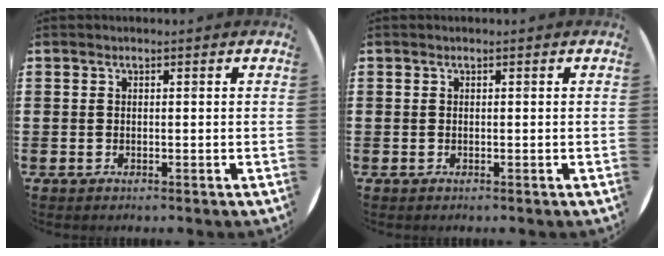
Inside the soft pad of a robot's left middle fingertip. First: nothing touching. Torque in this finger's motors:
{"motor_torque": [-0.24, 0.04, 0.01, 0.01]}